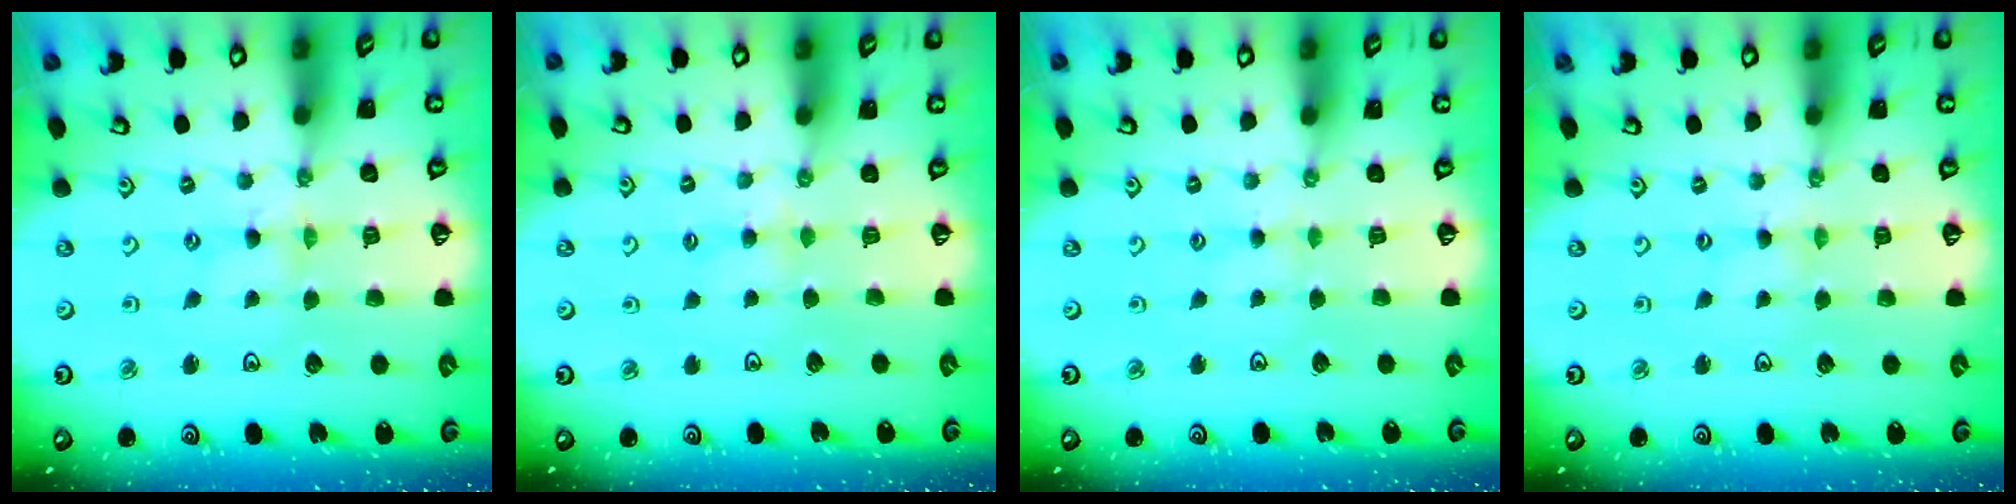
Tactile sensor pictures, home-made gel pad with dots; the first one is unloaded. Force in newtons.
{"total": 3.2, "press": 3.1, "slide": 0.6}
{"total": 1.5, "press": 1.4, "slide": 0.3}
{"total": 0.5, "press": 0.5, "slide": 0.1}